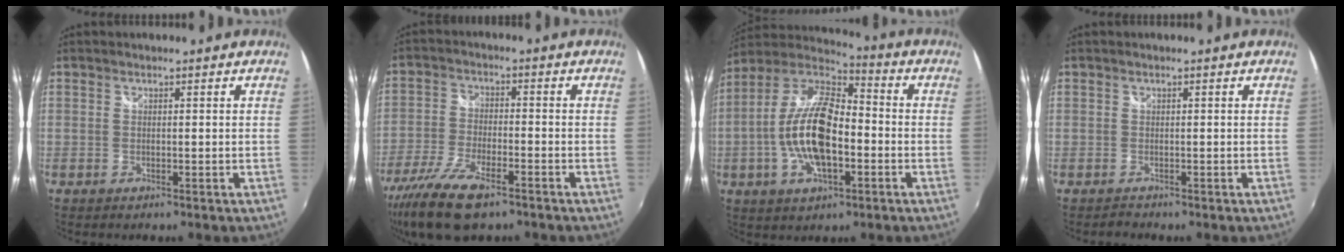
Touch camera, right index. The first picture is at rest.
{"total": 12.8, "force": [-8.8, 4.4, 8.1], "torque": [-0.189, -0.031, -0.171]}
{"total": 16.7, "force": [-3.4, 7.4, 14.6], "torque": [-0.294, 0.004, -0.066]}
{"total": 1.1, "force": [-0.8, 0.7, -0.2], "torque": [0.001, 0.002, -0.014]}